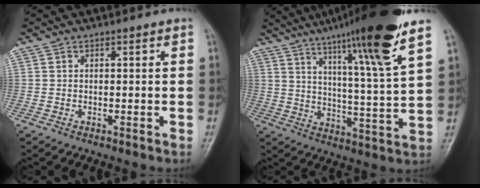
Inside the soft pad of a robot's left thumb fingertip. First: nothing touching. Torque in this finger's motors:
{"motor_torque": [1.46, 0.32, 1.57, -1.20, 0.46]}